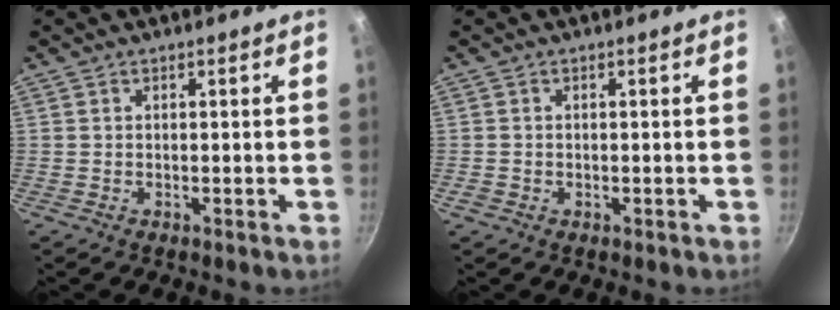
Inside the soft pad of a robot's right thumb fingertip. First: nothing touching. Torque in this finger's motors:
{"motor_torque": [-0.36, -0.42, -0.27, 0.09, -0.02]}